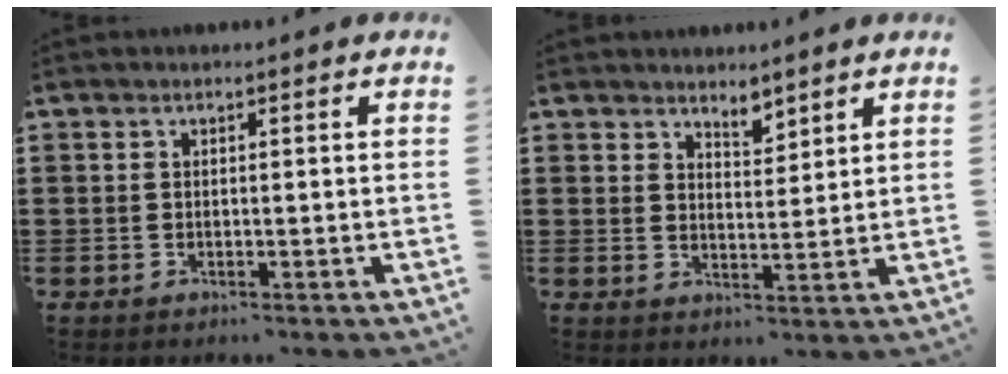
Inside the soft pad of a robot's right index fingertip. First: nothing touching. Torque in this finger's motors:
{"motor_torque": [-0.59, 0.31, 0.11, -0.01]}